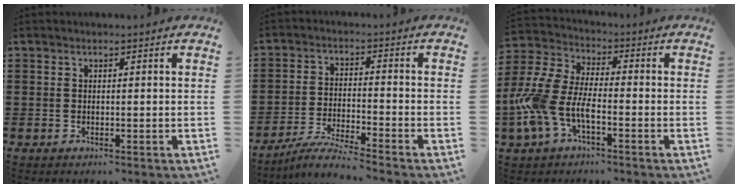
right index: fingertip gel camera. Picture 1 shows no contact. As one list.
[{"total": 5.0, "force": [-4.7, -0.4, 1.6], "torque": [-0.039, -0.013, -0.094]}, {"total": 8.9, "force": [-3.0, 4.4, 7.1], "torque": [-0.187, -0.007, -0.063]}]